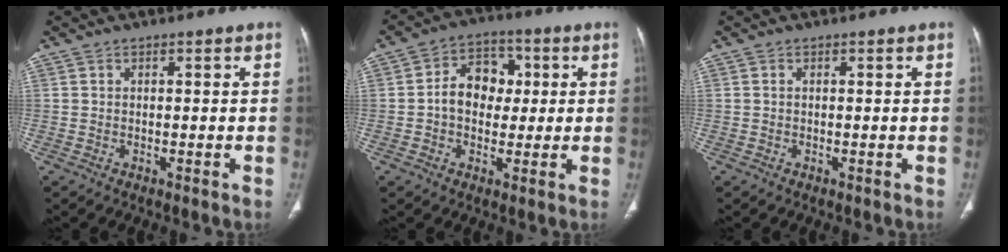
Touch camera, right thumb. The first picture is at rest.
{"total": 9.4, "force": [0.6, 7.2, 5.9], "torque": [-0.059, 0.020, 0.001]}
{"total": 0.0}